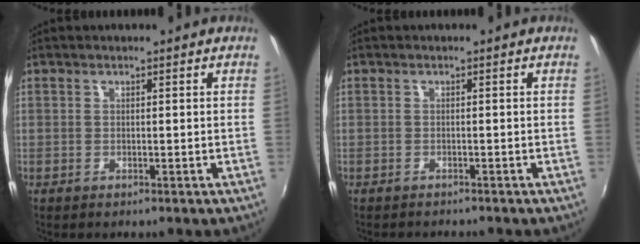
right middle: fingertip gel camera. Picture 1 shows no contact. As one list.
[{"total": 1.9, "force": [-1.8, 0.4, 0.3], "torque": [-0.014, -0.011, -0.030]}]